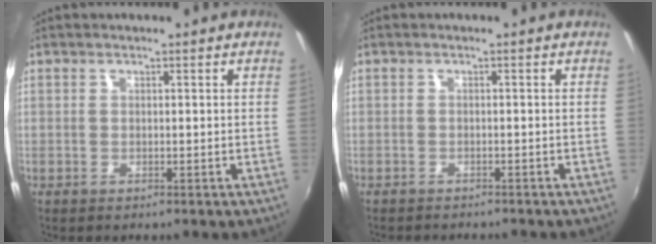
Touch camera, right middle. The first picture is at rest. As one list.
[{"total": 3.1, "force": [-2.9, 0.7, 0.9], "torque": [-0.026, -0.013, -0.045]}]